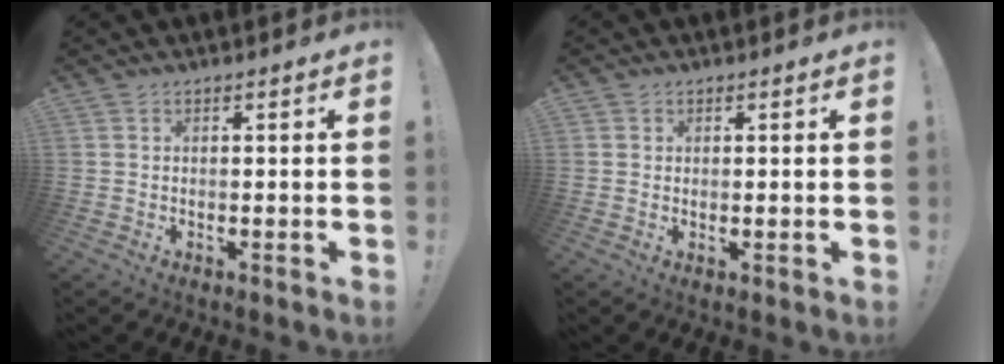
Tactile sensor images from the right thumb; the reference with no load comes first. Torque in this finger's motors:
{"motor_torque": [-0.05, 0.22, -0.12, 0.08, 0.00]}